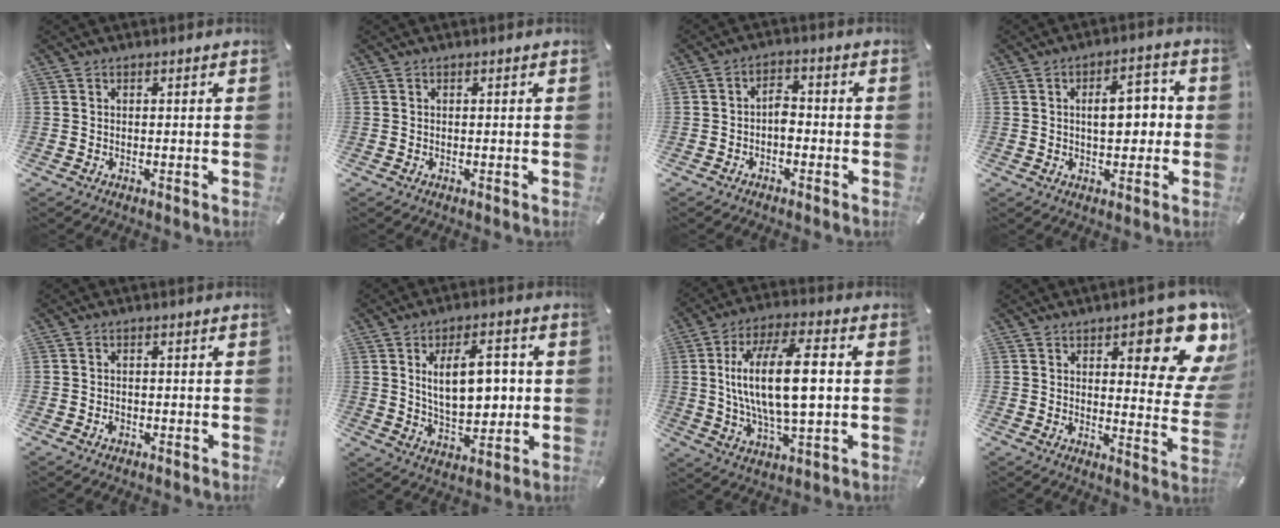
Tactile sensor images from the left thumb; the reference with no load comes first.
{"total": 0.0}
{"total": 3.8, "force": [-1.5, 2.4, 2.6], "torque": [-0.047, 0.014, -0.028]}
{"total": 8.2, "force": [0.6, 4.6, 6.7], "torque": [-0.089, 0.001, 0.001]}
{"total": 1.1, "force": [-0.4, 0.9, 0.6], "torque": [-0.011, 0.002, -0.009]}
{"total": 12.9, "force": [2.4, 6.9, 10.6], "torque": [-0.160, -0.002, 0.037]}
{"total": 18.4, "force": [1.6, 7.0, 16.9], "torque": [-0.337, -0.002, 0.019]}
{"total": 16.9, "force": [9.4, 6.0, 12.6], "torque": [-0.147, -0.071, 0.151]}